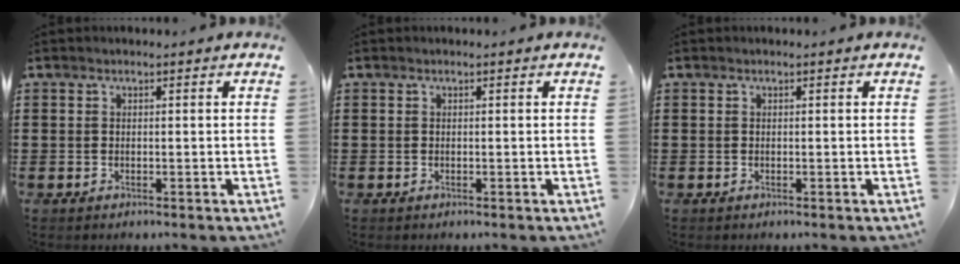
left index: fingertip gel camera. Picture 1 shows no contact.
{"total": 0.0}
{"total": 0.0}